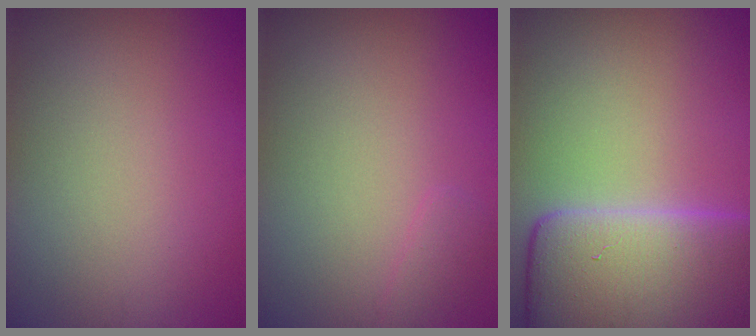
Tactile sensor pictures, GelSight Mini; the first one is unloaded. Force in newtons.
{"total": 1.0, "press": 1.0, "slide": 0.0}
{"total": 14.2, "press": 14.2, "slide": 1.3}